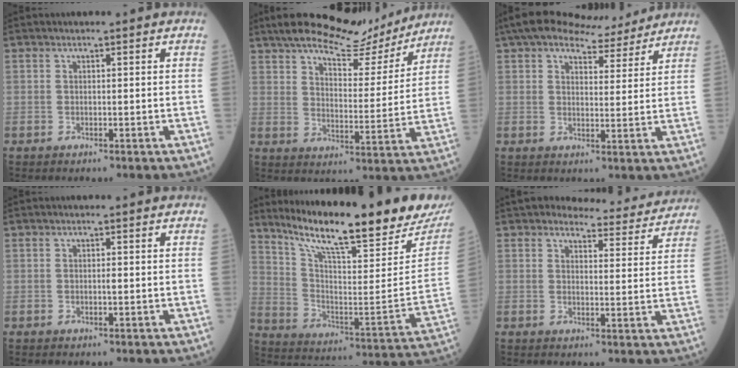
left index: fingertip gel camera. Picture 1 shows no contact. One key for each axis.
{"total": 14.1, "fx": 12.4, "fy": 3.3, "fz": 6.0, "tx": -0.093, "ty": -0.001, "tz": 0.182}
{"total": 11.5, "fx": 10.2, "fy": 3.2, "fz": 4.3, "tx": -0.064, "ty": 0.022, "tz": 0.141}
{"total": 0.8, "fx": 0.0, "fy": 0.3, "fz": 0.8, "tx": -0.014, "ty": 0.000, "tz": 0.000}
{"total": 25.8, "fx": 21.3, "fy": 2.8, "fz": 14.3, "tx": -0.241, "ty": -0.057, "tz": 0.306}
{"total": 9.1, "fx": 8.8, "fy": 2.1, "fz": 1.2, "tx": -0.002, "ty": -0.008, "tz": 0.094}